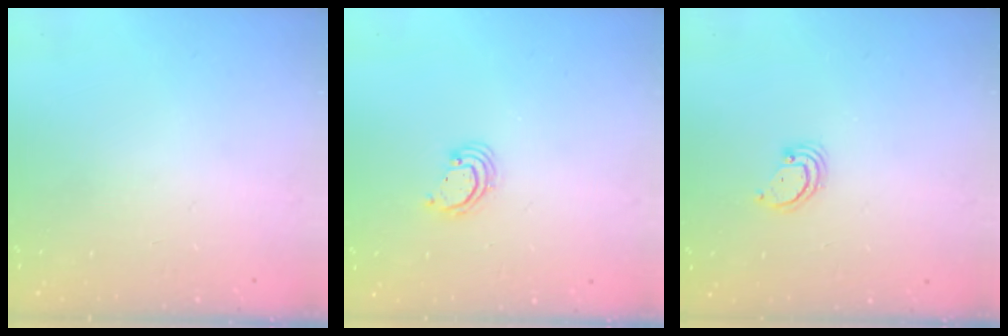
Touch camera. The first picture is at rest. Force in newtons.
{"total": 2.4, "press": 2.4, "slide": 0.1}
{"total": 2.5, "press": 2.5, "slide": 0.2}